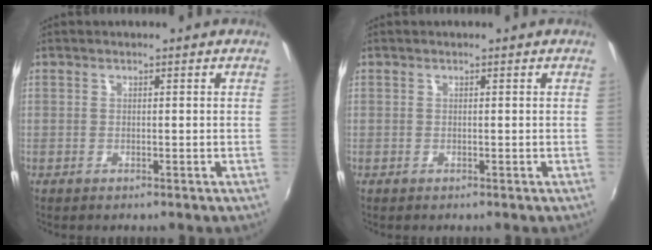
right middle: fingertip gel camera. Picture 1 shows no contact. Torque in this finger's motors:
{"motor_torque": [0.07, -0.18, -0.02, 0.00]}